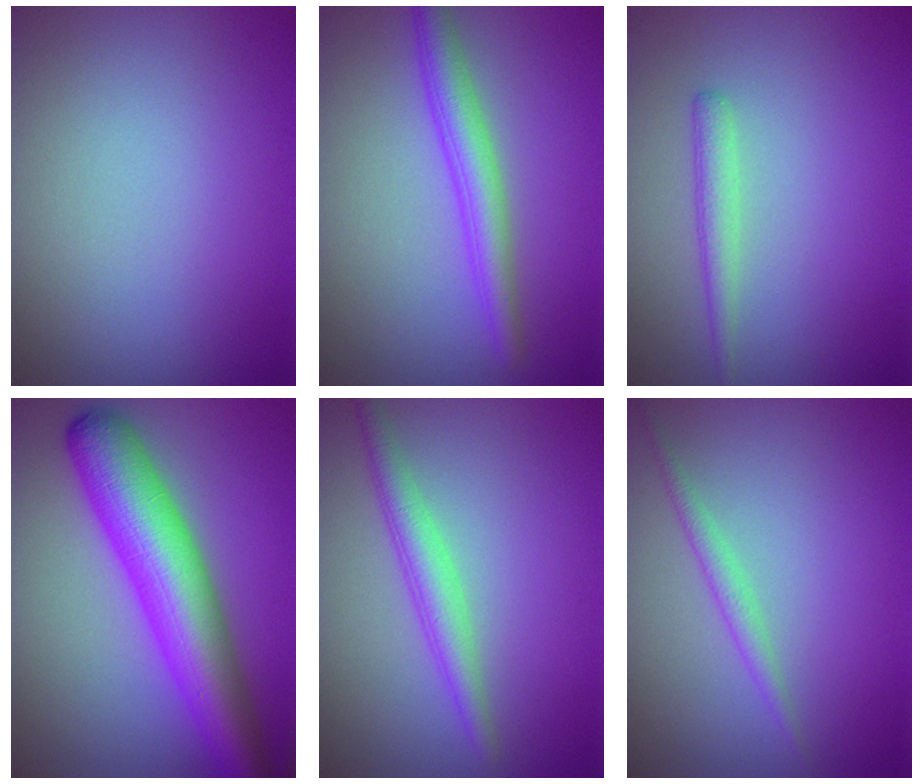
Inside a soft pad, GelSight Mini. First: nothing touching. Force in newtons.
{"total": 3.4, "press": 3.4, "slide": 0.0}
{"total": 1.5, "press": 1.5, "slide": 0.1}
{"total": 9.0, "press": 9.0, "slide": 0.2}
{"total": 2.6, "press": 2.6, "slide": 0.1}
{"total": 1.4, "press": 1.4, "slide": 0.1}